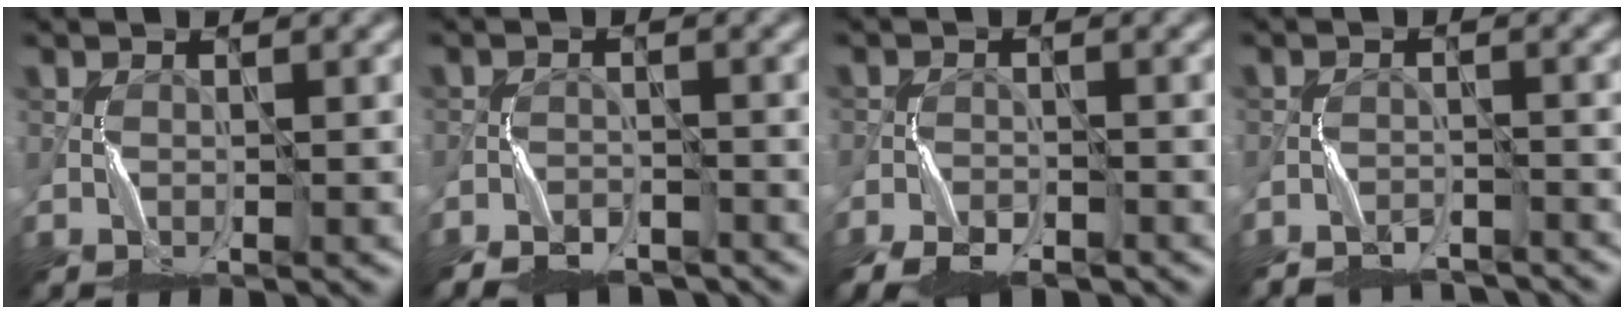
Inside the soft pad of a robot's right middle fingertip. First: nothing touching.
{"total": 6.0, "force": [-5.3, 2.2, 1.6], "torque": [-0.019, -0.006, -0.089]}
{"total": 5.9, "force": [-4.6, 2.5, 2.6], "torque": [-0.045, -0.014, -0.082]}
{"total": 5.3, "force": [-5.1, 1.3, 0.3], "torque": [0.002, 0.001, -0.080]}